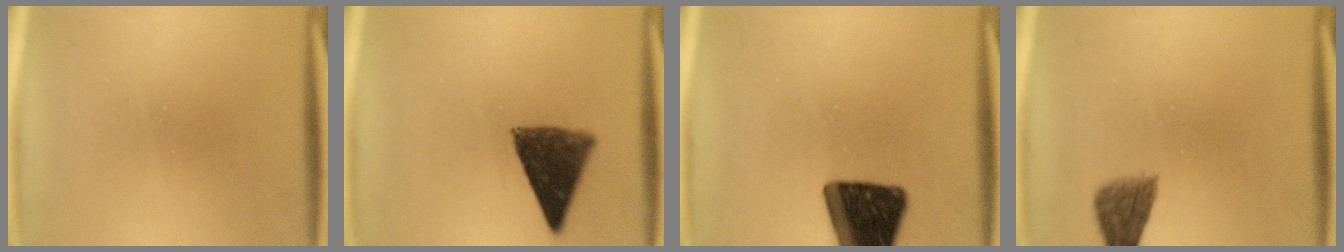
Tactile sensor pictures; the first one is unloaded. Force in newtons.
{"total": 10.1}
{"total": 16.2}
{"total": 3.7}